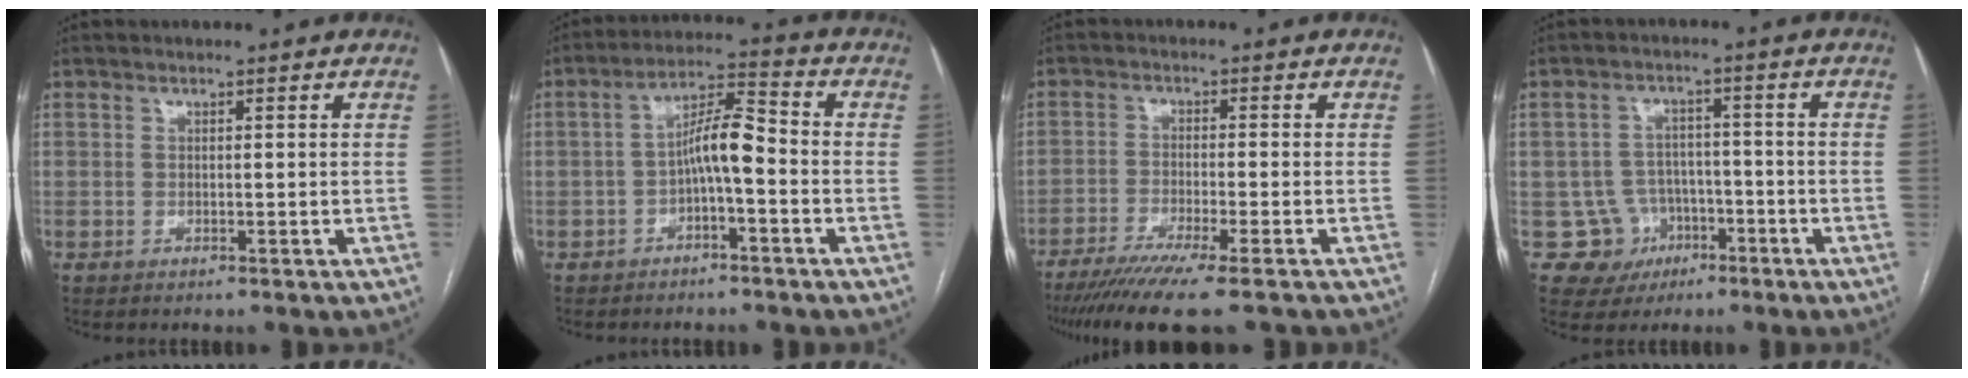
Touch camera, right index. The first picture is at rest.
{"total": 6.8, "force": [-1.6, 1.4, 6.4], "torque": [-0.116, 0.026, -0.030]}
{"total": 11.7, "force": [-9.2, 0.0, 7.2], "torque": [-0.104, -0.031, -0.145]}
{"total": 6.8, "force": [-2.5, 6.3, 0.2], "torque": [0.005, 0.014, -0.031]}